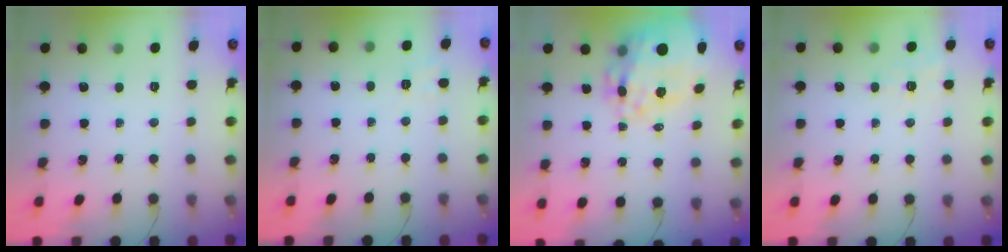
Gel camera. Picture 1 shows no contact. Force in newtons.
{"total": 2.9, "press": 2.3, "slide": 1.9}
{"total": 14.8, "press": 13.9, "slide": 5.2}
{"total": 2.0, "press": 1.1, "slide": 1.6}